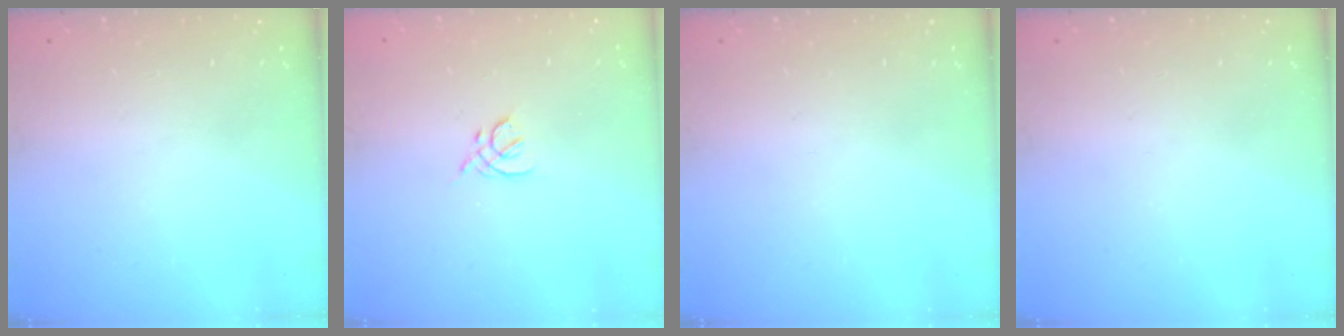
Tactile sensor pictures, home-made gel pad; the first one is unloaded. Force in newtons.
{"total": 2.0, "press": 1.9, "slide": 0.6}
{"total": 0.0}
{"total": 0.0}